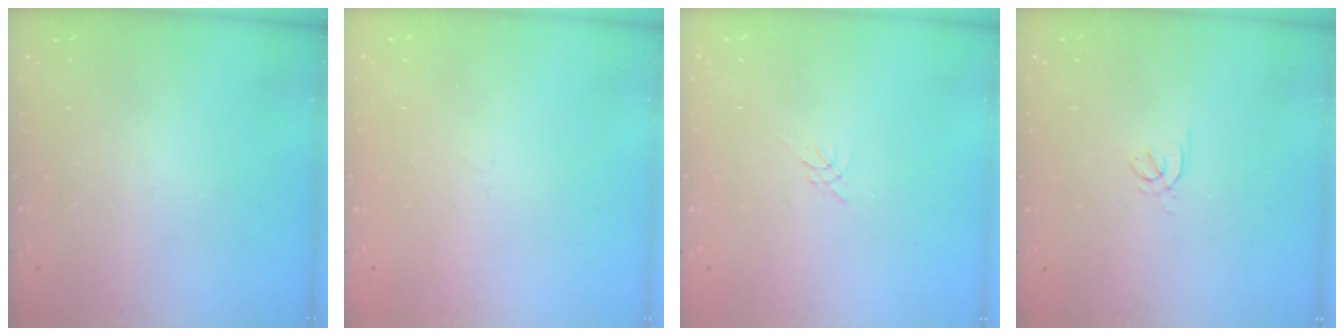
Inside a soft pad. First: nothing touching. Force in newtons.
{"total": 0.9, "press": 0.9, "slide": 0.2}
{"total": 0.0}
{"total": 1.6, "press": 1.5, "slide": 0.5}